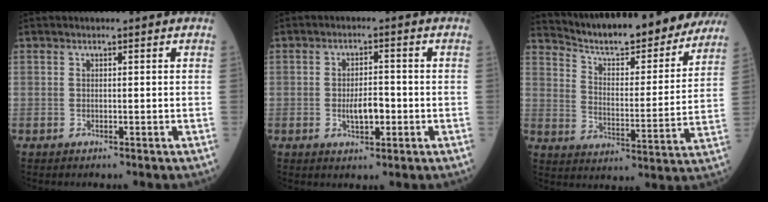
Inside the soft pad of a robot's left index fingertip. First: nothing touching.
{"total": 4.2, "force": [-1.3, 1.6, 3.7], "torque": [-0.067, -0.002, -0.021]}
{"total": 19.9, "force": [18.6, 2.9, 6.6], "torque": [-0.098, -0.029, 0.258]}